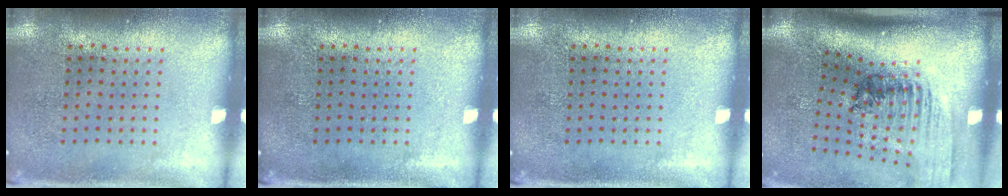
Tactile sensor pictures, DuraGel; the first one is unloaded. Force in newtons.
{"total": 0.0}
{"total": 0.0}
{"total": 2.0, "press": 1.4, "slide": 1.4}